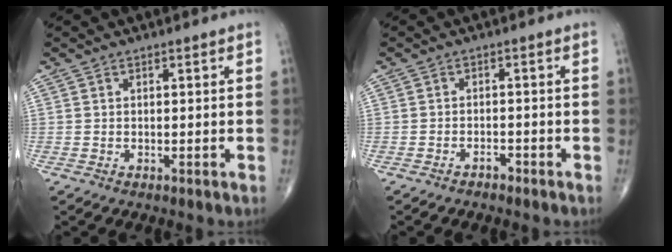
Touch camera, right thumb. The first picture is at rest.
{"total": 1.4, "force": [-1.2, 0.5, 0.4], "torque": [-0.005, 0.008, -0.022]}